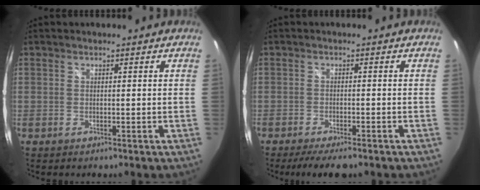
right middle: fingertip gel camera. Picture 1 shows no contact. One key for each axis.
{"total": 6.3, "fx": -5.0, "fy": 1.3, "fz": 3.6, "tx": -0.079, "ty": -0.021, "tz": -0.082}